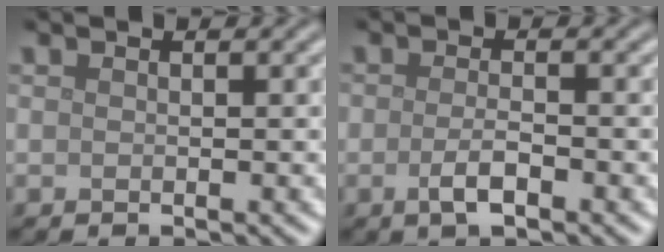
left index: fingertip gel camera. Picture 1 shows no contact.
{"total": 2.2, "force": [-1.1, 0.7, 1.8], "torque": [-0.039, -0.002, -0.022]}